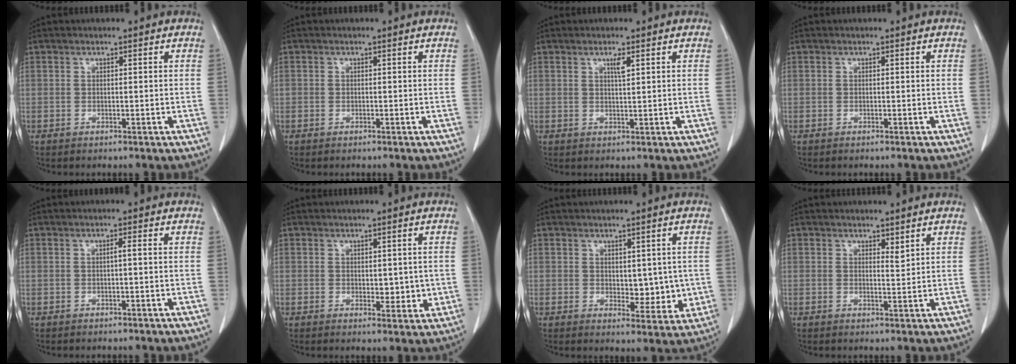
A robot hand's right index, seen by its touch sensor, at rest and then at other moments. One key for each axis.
{"total": 0.0}
{"total": 1.7, "fx": 0.9, "fy": 0.1, "fz": 1.5, "tx": -0.029, "ty": -0.003, "tz": 0.015}
{"total": 0.0}
{"total": 0.9, "fx": -0.1, "fy": -0.1, "fz": 0.9, "tx": -0.015, "ty": 0.002, "tz": -0.001}
{"total": 3.2, "fx": 0.1, "fy": 1.9, "fz": 2.5, "tx": -0.026, "ty": -0.005, "tz": 0.009}
{"total": 5.3, "fx": 0.2, "fy": 3.0, "fz": 4.3, "tx": -0.045, "ty": -0.007, "tz": 0.015}
{"total": 1.3, "fx": 1.0, "fy": 0.3, "fz": 0.8, "tx": -0.014, "ty": -0.009, "tz": 0.017}